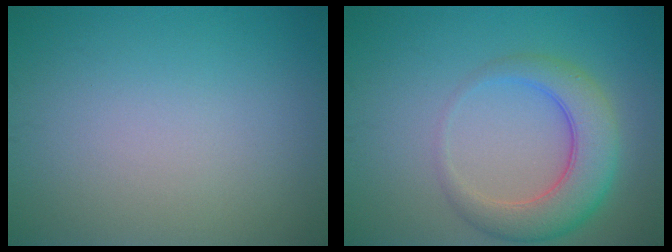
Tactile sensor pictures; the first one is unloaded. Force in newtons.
{"total": 5.6, "press": 5.6, "slide": 0.3}